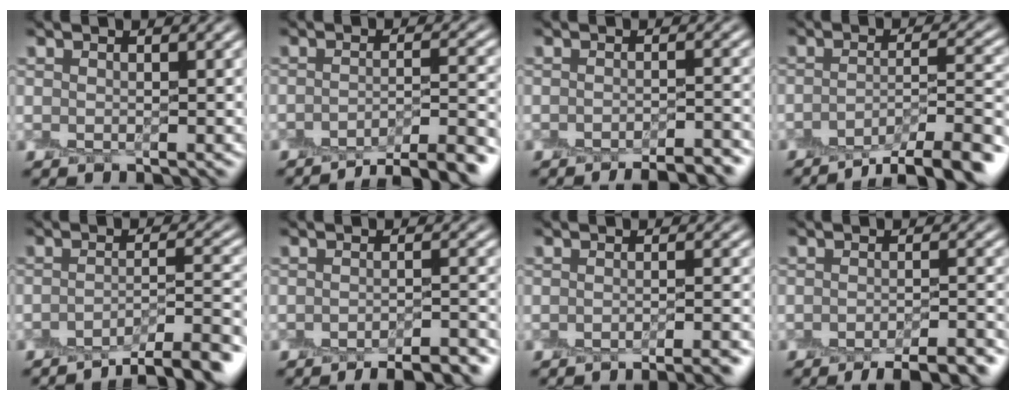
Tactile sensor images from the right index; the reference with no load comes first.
{"total": 5.7, "force": [-4.6, 1.1, 3.1], "torque": [-0.043, 0.000, -0.068]}
{"total": 4.9, "force": [-4.4, 0.8, 2.0], "torque": [-0.017, -0.003, -0.049]}
{"total": 6.6, "force": [-4.9, 1.8, 4.1], "torque": [-0.062, -0.006, -0.075]}
{"total": 5.3, "force": [-4.2, 1.2, 3.0], "torque": [-0.045, -0.004, -0.060]}
{"total": 6.1, "force": [-5.4, 1.1, 2.7], "torque": [-0.028, -0.007, -0.061]}
{"total": 4.3, "force": [-3.8, 0.7, 1.9], "torque": [-0.011, -0.006, -0.042]}
{"total": 6.2, "force": [-5.0, 1.2, 3.4], "torque": [-0.036, -0.010, -0.063]}